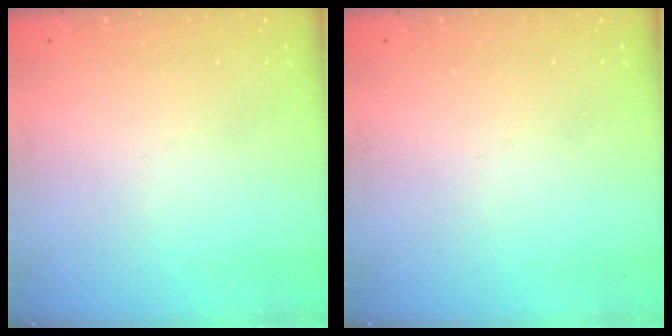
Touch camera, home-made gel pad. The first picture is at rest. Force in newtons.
{"total": 0.0}